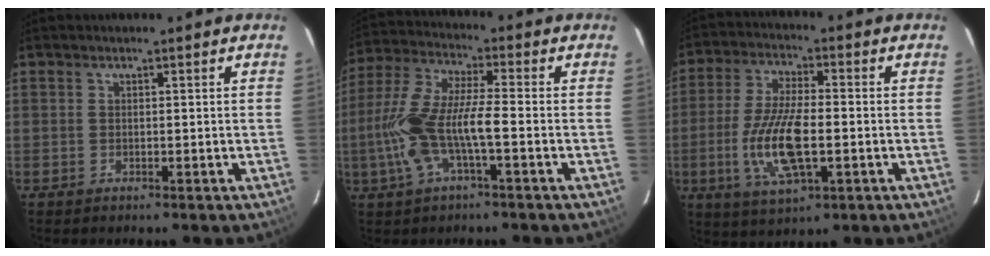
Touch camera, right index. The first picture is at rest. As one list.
[{"total": 12.3, "force": [-3.3, 2.6, 11.6], "torque": [-0.250, 0.002, -0.063]}, {"total": 12.9, "force": [-2.8, 4.4, 11.8], "torque": [-0.245, -0.007, -0.051]}]